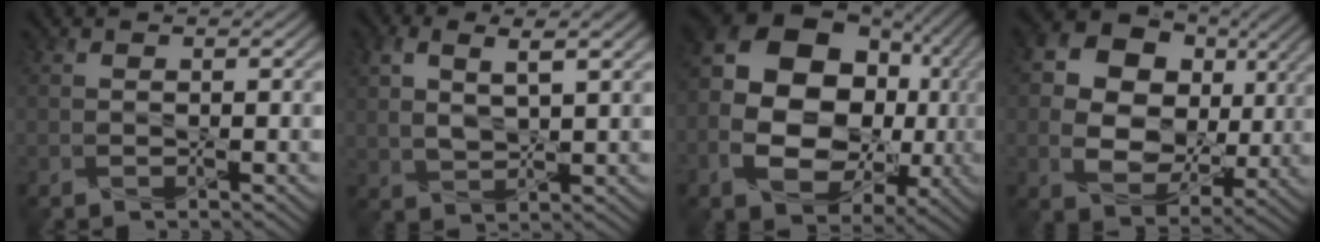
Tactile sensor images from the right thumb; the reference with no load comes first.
{"total": 5.9, "force": [2.4, 2.5, 4.8], "torque": [-0.102, -0.001, 0.049]}
{"total": 16.7, "force": [-1.2, 12.4, 11.1], "torque": [-0.210, -0.008, -0.020]}
{"total": 13.6, "force": [3.5, 10.5, 8.0], "torque": [-0.176, 0.022, 0.065]}